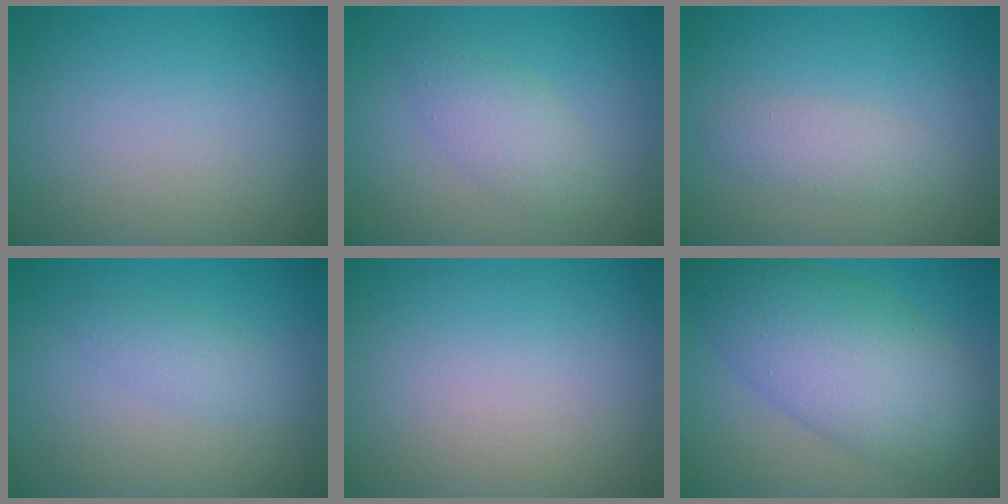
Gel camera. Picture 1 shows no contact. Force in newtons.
{"total": 2.7, "press": 2.7, "slide": 0.1}
{"total": 2.0, "press": 2.0, "slide": 0.1}
{"total": 1.7, "press": 1.7, "slide": 0.1}
{"total": 0.0}
{"total": 8.9, "press": 8.9, "slide": 0.0}